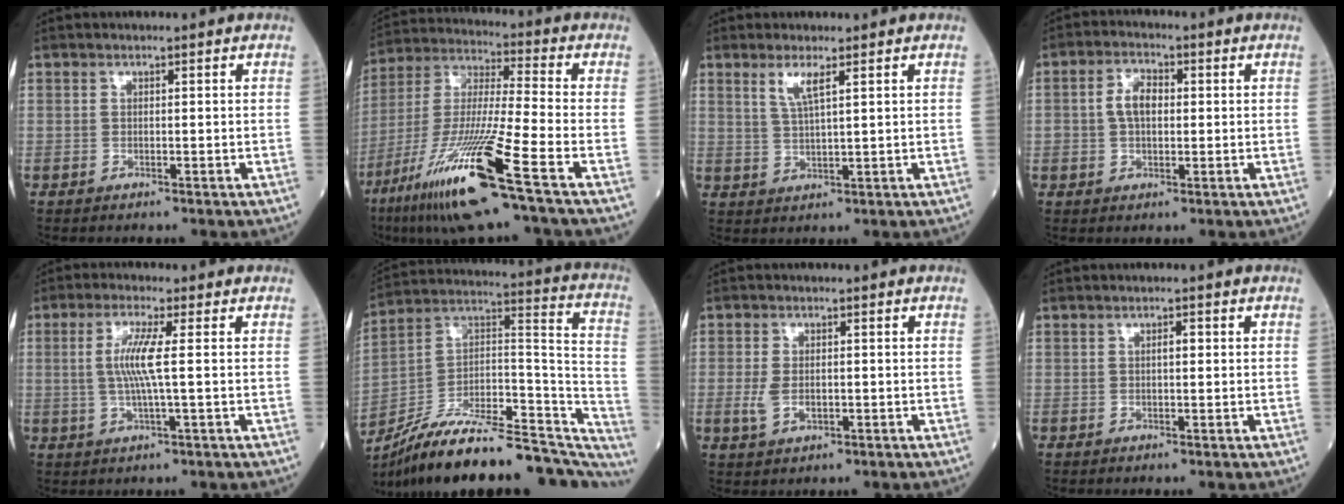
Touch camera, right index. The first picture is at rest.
{"total": 18.8, "force": [-9.9, -0.4, 15.9], "torque": [-0.343, -0.049, -0.191]}
{"total": 3.5, "force": [1.9, 0.2, 2.9], "torque": [-0.063, -0.004, 0.040]}
{"total": 4.6, "force": [0.3, 2.7, 3.8], "torque": [-0.080, 0.013, 0.006]}
{"total": 5.6, "force": [0.5, -0.4, 5.5], "torque": [-0.119, 0.000, 0.009]}
{"total": 32.0, "force": [-26.3, 8.8, 16.1], "torque": [-0.209, 0.020, -0.386]}
{"total": 3.5, "force": [-0.7, 1.9, 2.8], "torque": [-0.065, -0.004, -0.010]}
{"total": 1.1, "force": [0.1, 0.3, 1.0], "torque": [-0.018, 0.002, 0.001]}